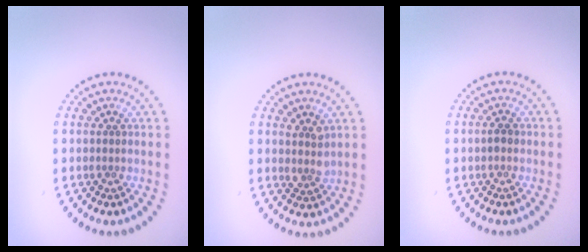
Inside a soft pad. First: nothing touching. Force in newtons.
{"total": 1.8, "press": 1.5, "slide": 1.0}
{"total": 1.0, "press": 1.0, "slide": 0.2}